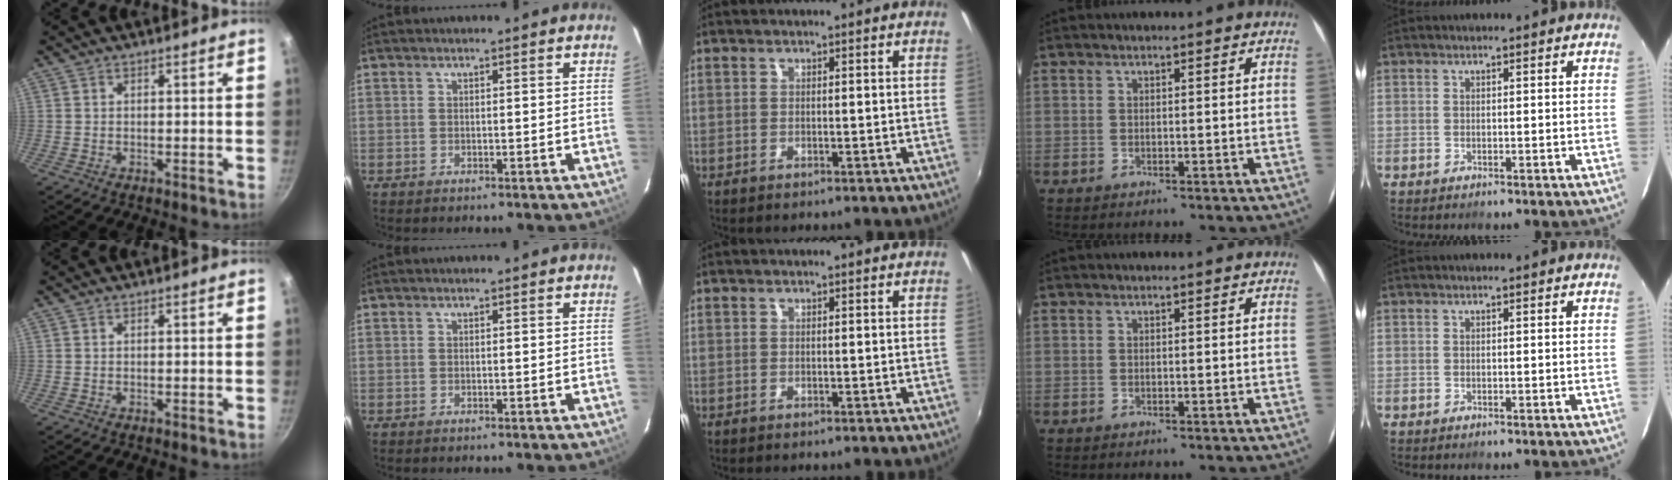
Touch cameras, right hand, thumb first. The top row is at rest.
{}